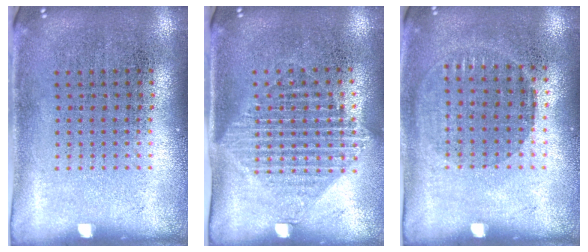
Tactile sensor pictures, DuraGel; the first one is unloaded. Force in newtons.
{"total": 1.5, "press": 1.2, "slide": 0.9}
{"total": 0.9, "press": 0.8, "slide": 0.4}